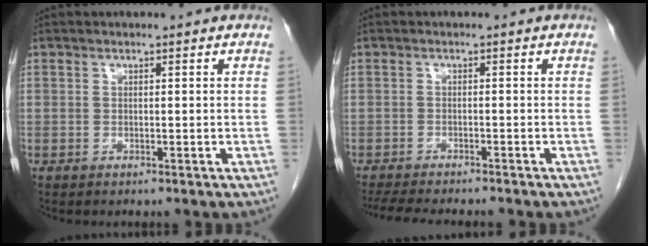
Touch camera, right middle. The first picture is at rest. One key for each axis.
{"total": 9.8, "fx": -8.7, "fy": 1.5, "fz": 4.2, "tx": -0.062, "ty": -0.013, "tz": -0.125}